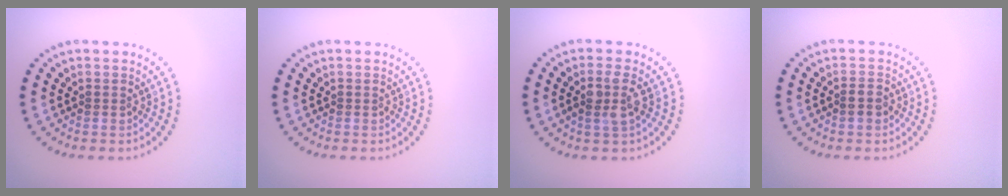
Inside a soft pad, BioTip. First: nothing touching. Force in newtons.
{"total": 0.0}
{"total": 2.3, "press": 2.0, "slide": 1.1}
{"total": 1.3, "press": 1.3, "slide": 0.4}